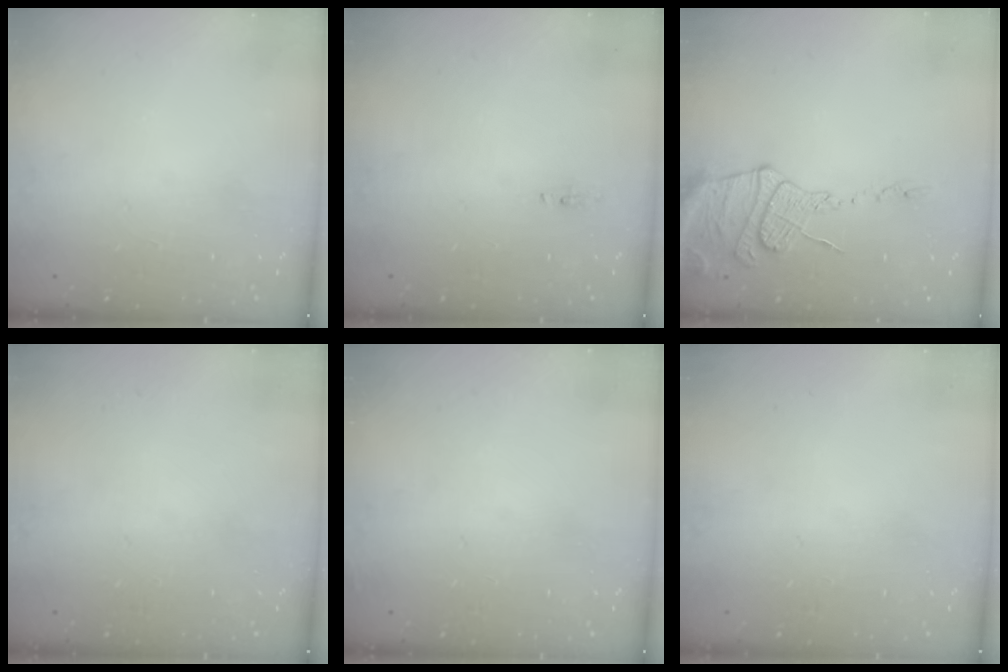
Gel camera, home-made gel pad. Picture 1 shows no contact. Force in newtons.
{"total": 3.8, "press": 2.8, "slide": 2.6}
{"total": 14.4, "press": 14.4, "slide": 1.4}
{"total": 0.0}
{"total": 2.3, "press": 2.2, "slide": 0.8}
{"total": 0.0}